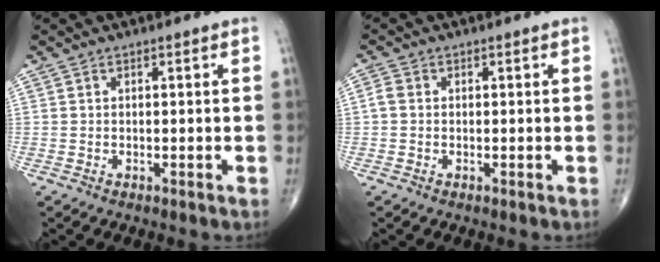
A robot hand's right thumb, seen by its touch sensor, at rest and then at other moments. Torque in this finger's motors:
{"motor_torque": [-0.52, 0.44, 0.10, -0.07, 0.03]}